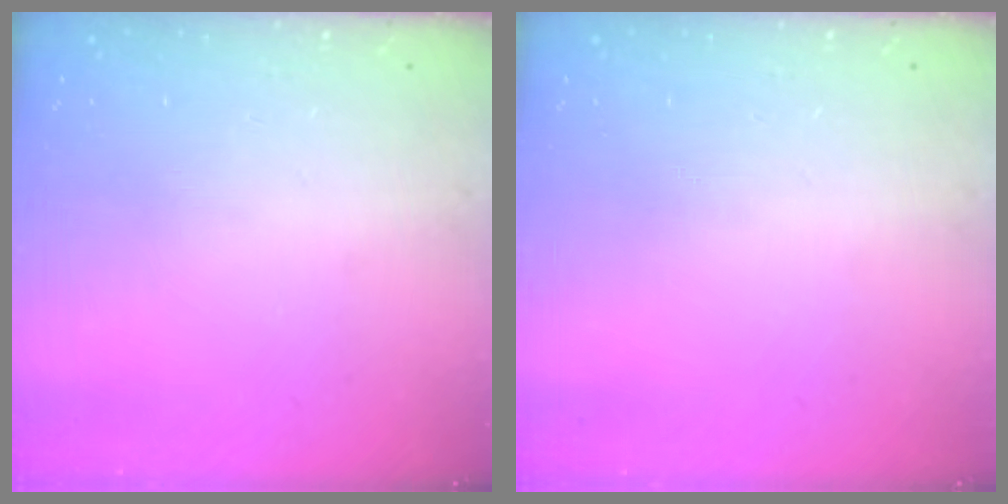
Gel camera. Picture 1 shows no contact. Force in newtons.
{"total": 0.0}